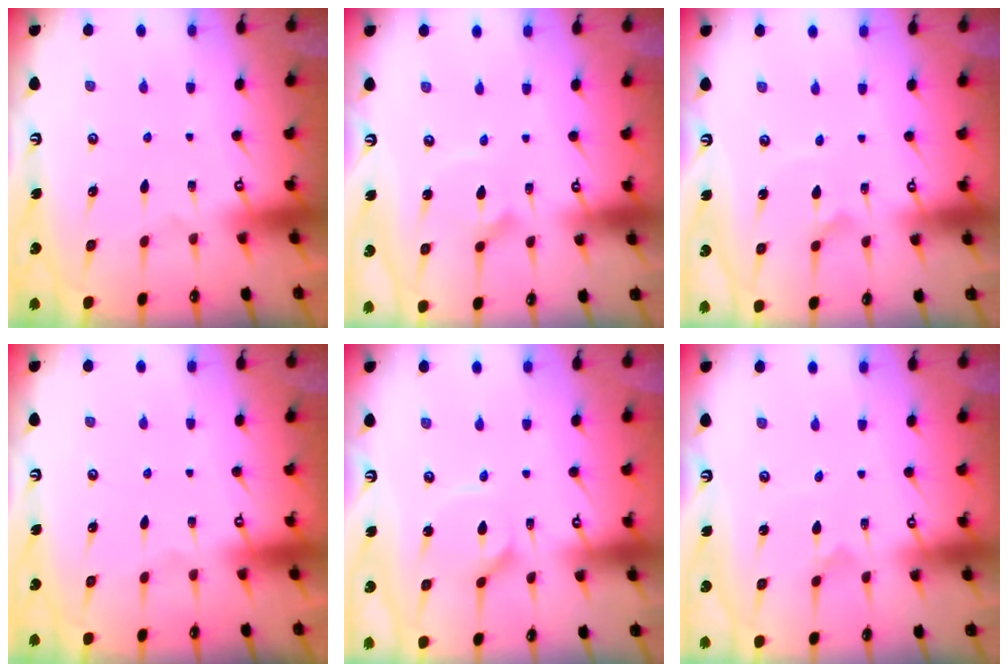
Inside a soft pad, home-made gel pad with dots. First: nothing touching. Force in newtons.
{"total": 2.5, "press": 2.5, "slide": 0.2}
{"total": 1.6, "press": 1.6, "slide": 0.1}
{"total": 0.0}
{"total": 2.4, "press": 2.4, "slide": 0.3}
{"total": 0.0}